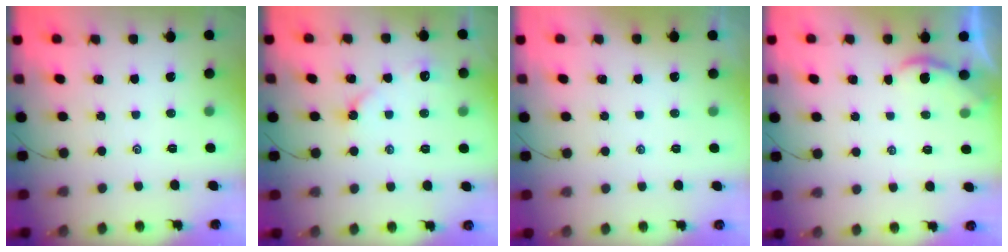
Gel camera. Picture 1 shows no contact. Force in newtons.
{"total": 3.8, "press": 3.7, "slide": 0.5}
{"total": 1.2, "press": 1.2, "slide": 0.3}
{"total": 1.2, "press": 1.1, "slide": 0.1}